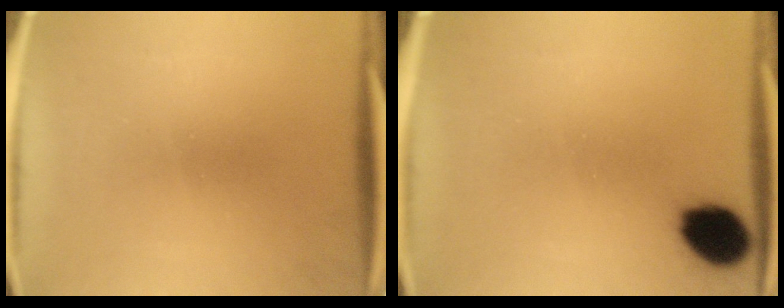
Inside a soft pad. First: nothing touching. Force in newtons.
{"total": 9.3}